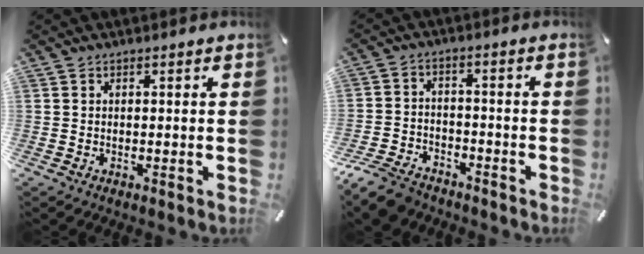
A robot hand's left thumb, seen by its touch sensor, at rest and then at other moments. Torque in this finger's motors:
{"motor_torque": [-0.43, 1.36, 0.70, 0.72, 0.00]}